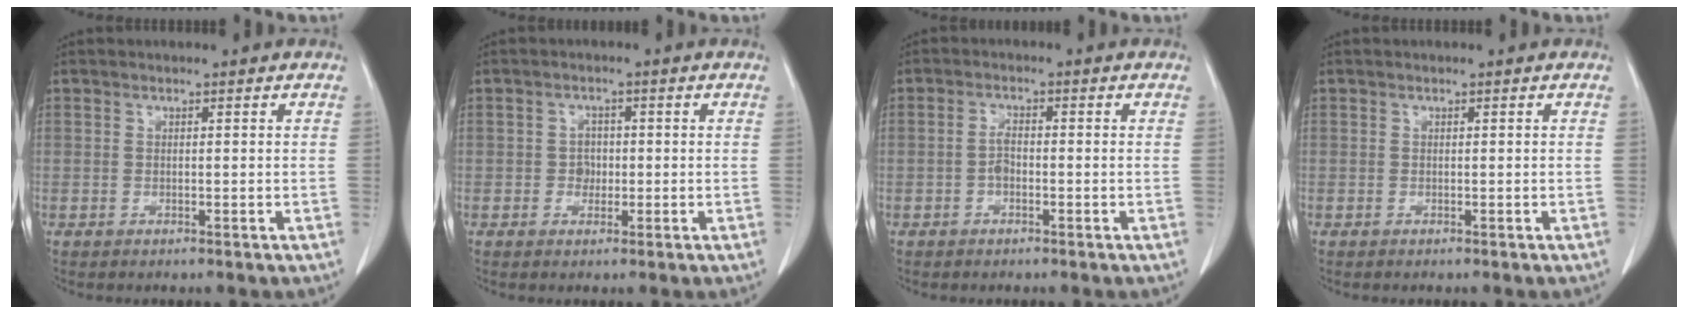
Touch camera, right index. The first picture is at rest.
{"total": 2.1, "force": [-0.3, 1.8, 1.0], "torque": [-0.011, 0.006, -0.004]}
{"total": 2.0, "force": [-0.7, 0.8, 1.7], "torque": [-0.031, 0.004, -0.012]}
{"total": 0.0}